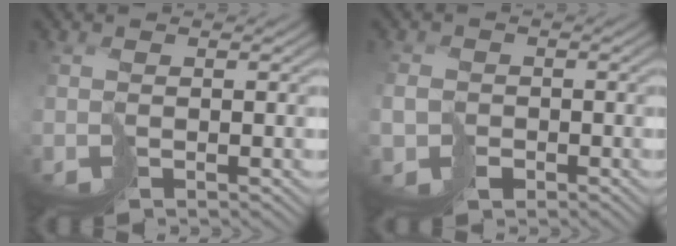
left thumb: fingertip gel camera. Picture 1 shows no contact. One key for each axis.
{"total": 1.9, "fx": -0.8, "fy": 1.7, "fz": 0.7, "tx": -0.014, "ty": 0.000, "tz": -0.020}